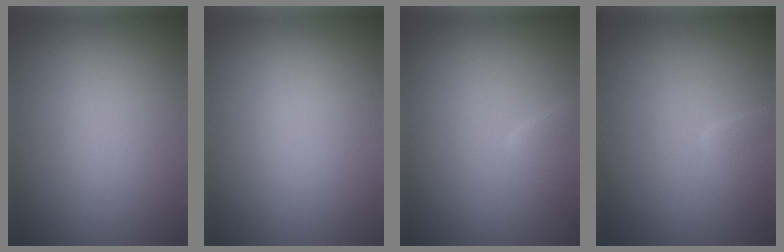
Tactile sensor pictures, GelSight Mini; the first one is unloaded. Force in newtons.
{"total": 0.0}
{"total": 2.2, "press": 2.2, "slide": 0.1}
{"total": 1.8, "press": 1.8, "slide": 0.1}